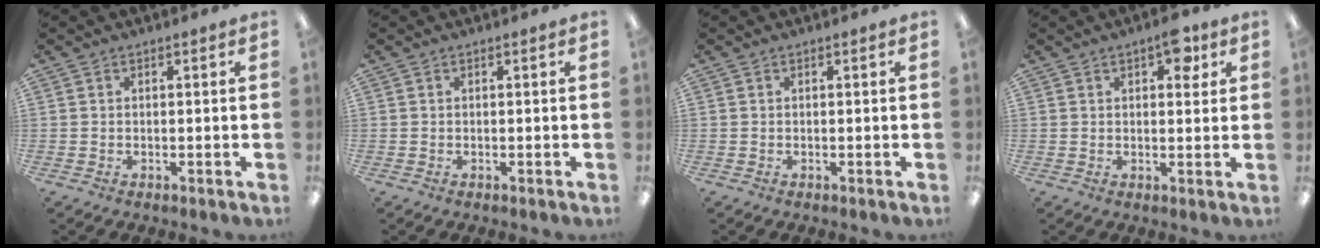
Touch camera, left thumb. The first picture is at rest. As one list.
[{"total": 0.0}, {"total": 0.0}, {"total": 6.3, "force": [2.9, 3.2, 4.6], "torque": [-0.047, -0.012, 0.043]}]